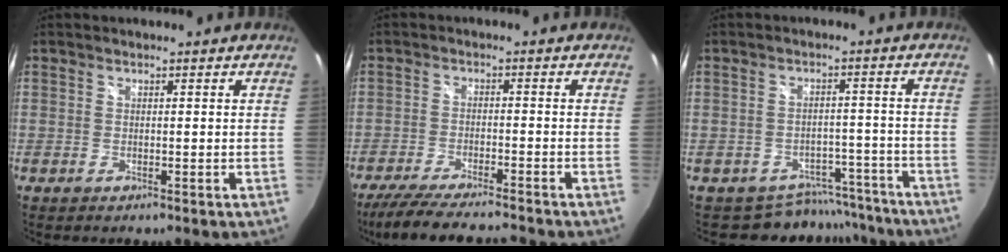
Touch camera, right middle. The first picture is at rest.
{"total": 12.6, "force": [-11.2, 0.6, 5.7], "torque": [-0.128, -0.022, -0.186]}
{"total": 9.2, "force": [-8.2, 4.2, 0.2], "torque": [0.000, 0.028, -0.097]}